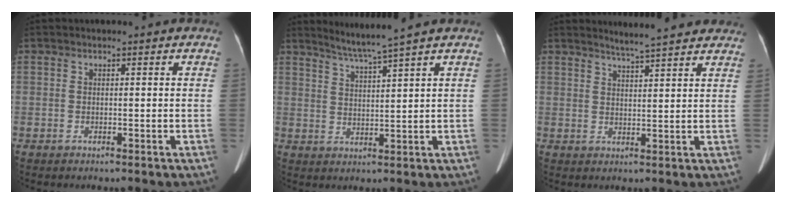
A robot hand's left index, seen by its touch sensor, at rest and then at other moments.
{"total": 5.1, "force": [4.3, -2.0, 1.9], "torque": [-0.041, -0.012, 0.083]}
{"total": 9.5, "force": [8.7, 0.7, 3.8], "torque": [-0.050, 0.011, 0.104]}